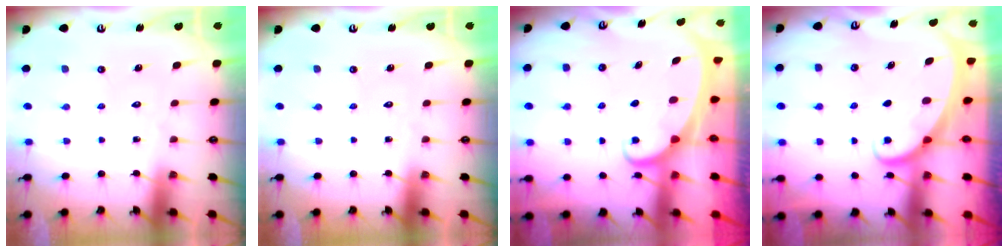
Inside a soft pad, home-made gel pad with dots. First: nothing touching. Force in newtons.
{"total": 0.0}
{"total": 2.0, "press": 2.0, "slide": 0.3}
{"total": 2.0, "press": 2.0, "slide": 0.2}